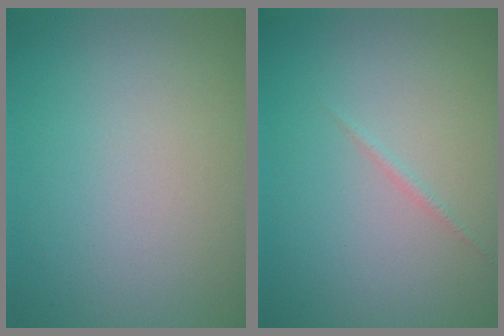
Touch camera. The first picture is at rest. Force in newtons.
{"total": 0.5, "press": 0.5, "slide": 0.0}